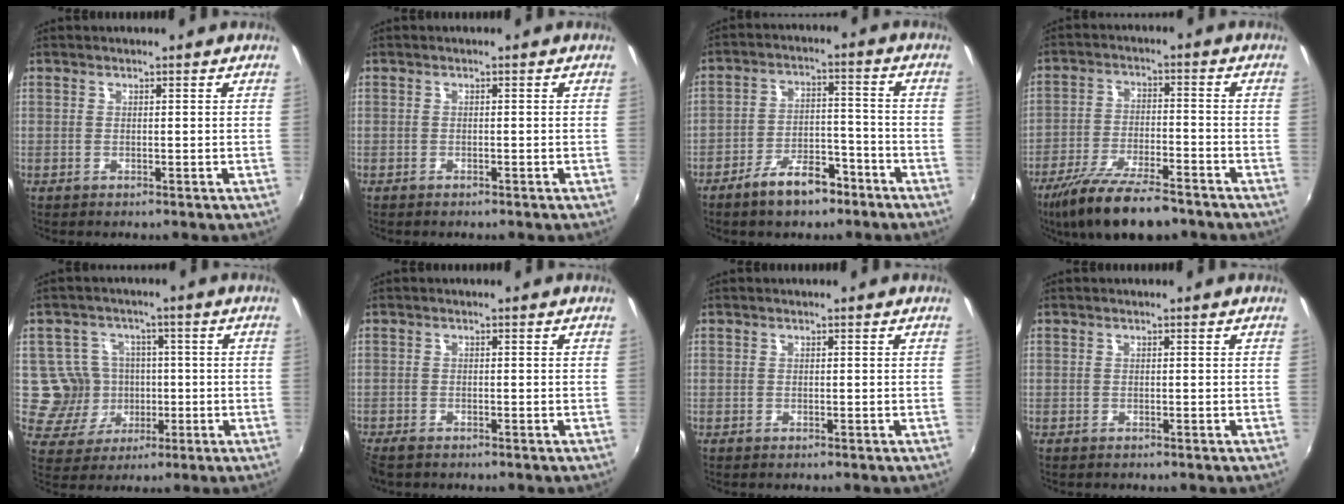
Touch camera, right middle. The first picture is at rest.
{"total": 0.8, "force": [-0.4, -0.7, -0.1], "torque": [0.003, -0.005, -0.010]}
{"total": 8.6, "force": [-6.5, 2.9, 4.8], "torque": [-0.088, 0.013, -0.100]}
{"total": 14.3, "force": [-11.3, 2.9, 8.3], "torque": [-0.173, -0.035, -0.196]}
{"total": 7.4, "force": [-0.6, 7.3, 1.0], "torque": [-0.039, 0.012, -0.004]}
{"total": 2.9, "force": [-2.5, 0.9, 1.2], "torque": [-0.032, -0.015, -0.049]}
{"total": 0.0}
{"total": 0.9, "force": [-0.1, -0.8, -0.2], "torque": [0.008, -0.007, -0.005]}